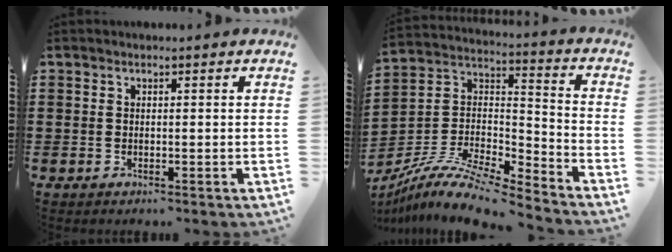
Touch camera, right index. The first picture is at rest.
{"total": 10.9, "force": [-9.2, 2.3, 5.4], "torque": [-0.112, 0.016, -0.182]}